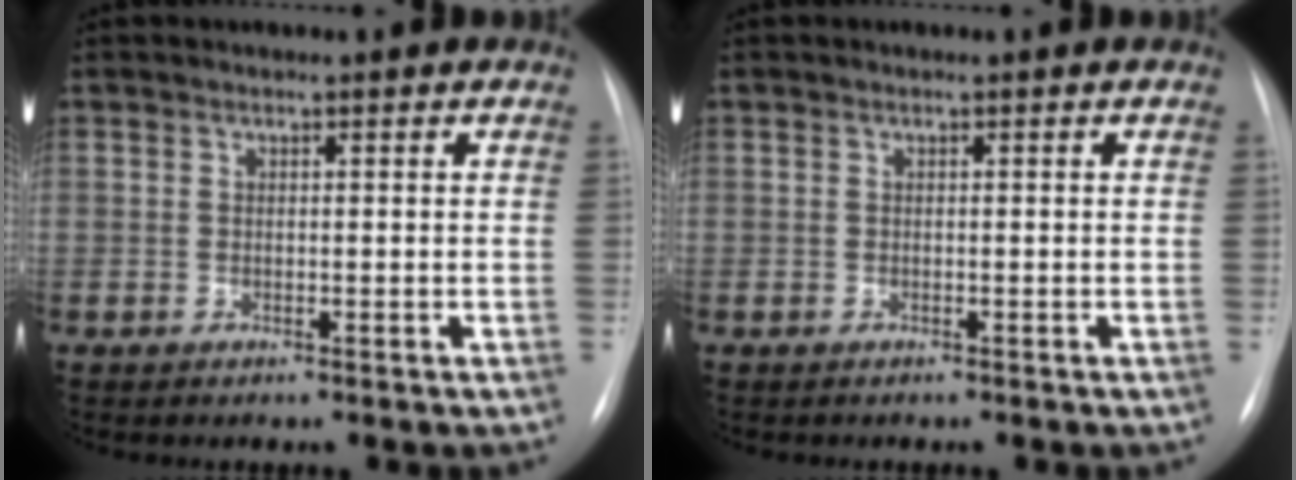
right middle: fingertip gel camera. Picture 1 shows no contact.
{"total": 0.0}